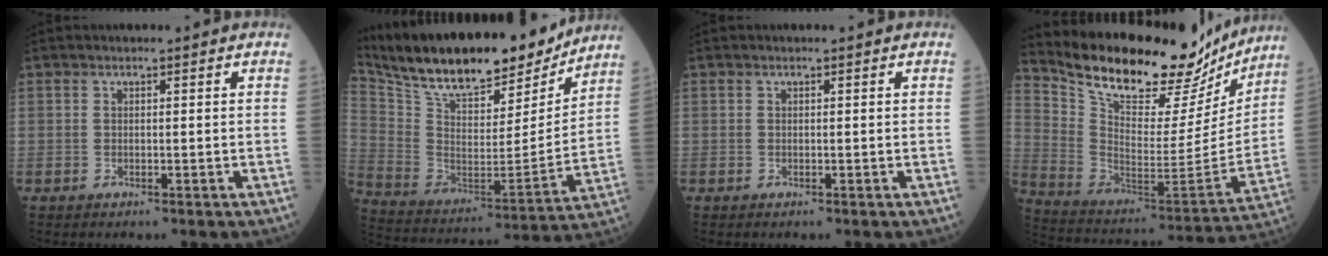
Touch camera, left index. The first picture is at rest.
{"total": 24.4, "force": [21.0, 6.4, 10.7], "torque": [-0.195, -0.007, 0.332]}
{"total": 0.0}
{"total": 25.4, "force": [21.6, 7.7, 10.9], "torque": [-0.181, -0.022, 0.323]}